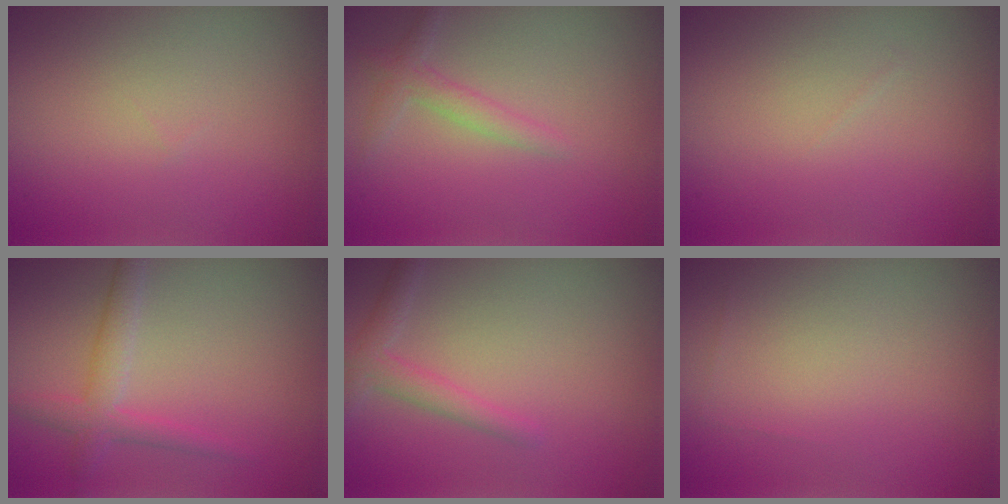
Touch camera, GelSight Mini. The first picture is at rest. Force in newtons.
{"total": 1.7, "press": 1.7, "slide": 0.1}
{"total": 0.0}
{"total": 2.8, "press": 2.8, "slide": 0.1}
{"total": 2.2, "press": 2.2, "slide": 0.0}
{"total": 0.0}